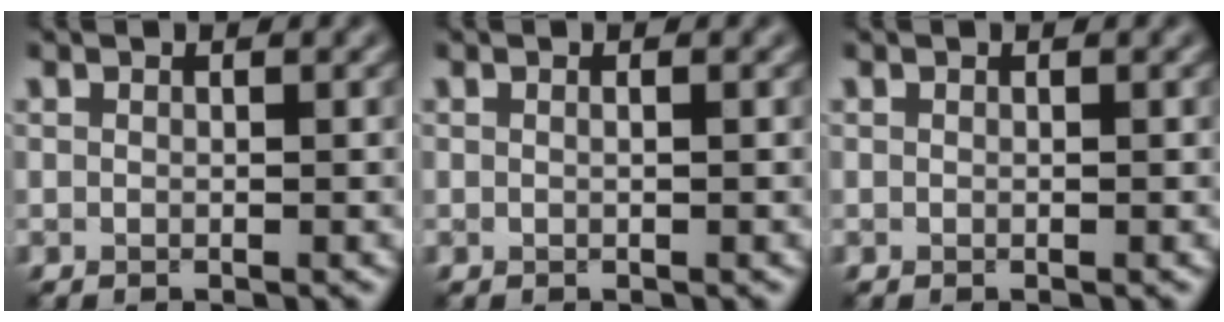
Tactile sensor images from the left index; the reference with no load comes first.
{"total": 0.0}
{"total": 0.0}